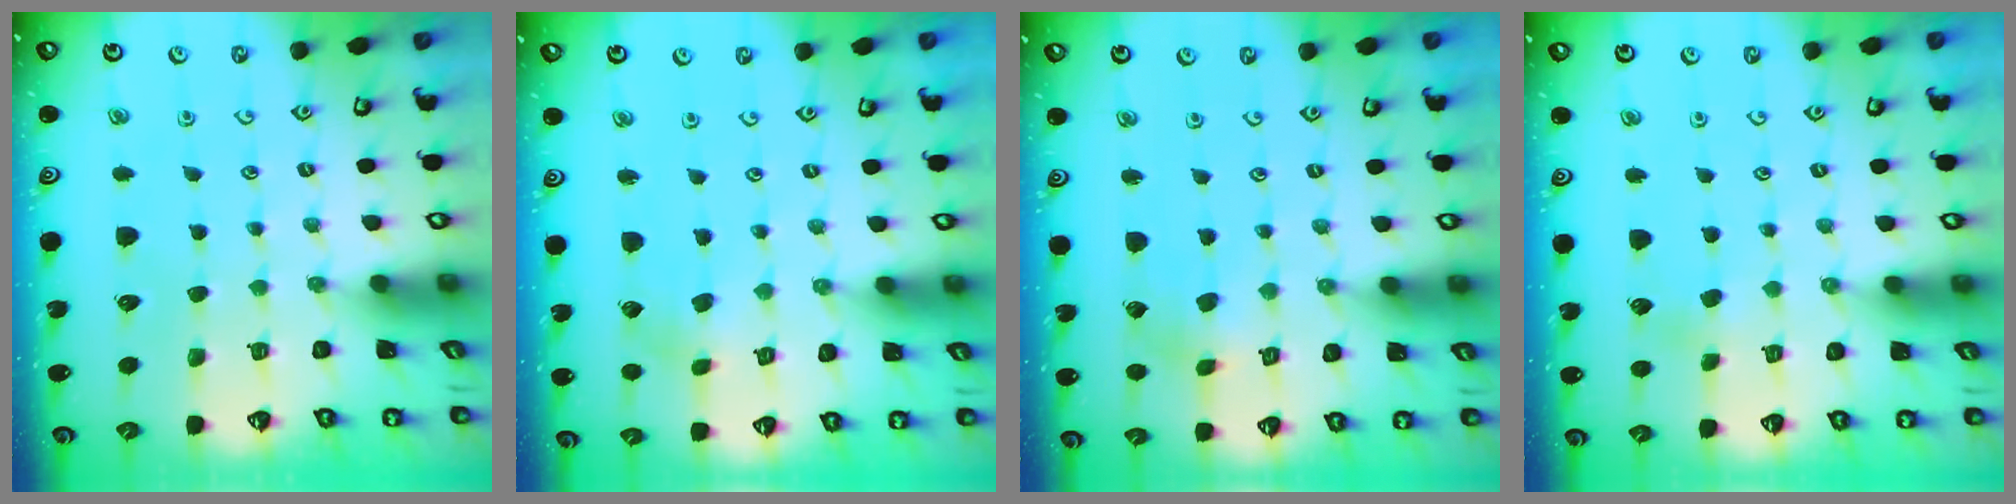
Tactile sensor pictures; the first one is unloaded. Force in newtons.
{"total": 1.9, "press": 1.9, "slide": 0.2}
{"total": 2.1, "press": 2.1, "slide": 0.2}
{"total": 1.8, "press": 1.7, "slide": 0.4}